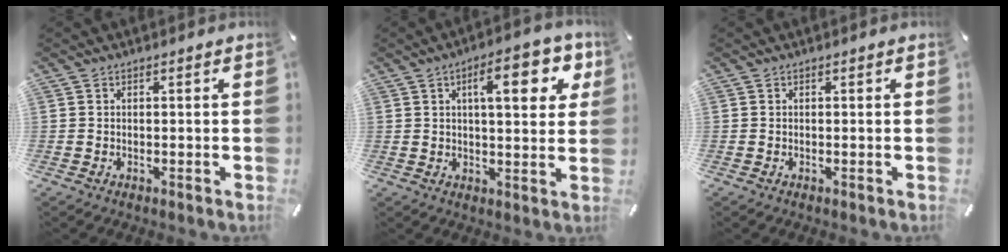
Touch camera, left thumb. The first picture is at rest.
{"total": 12.6, "force": [4.9, 4.7, 10.6], "torque": [-0.145, -0.008, 0.073]}
{"total": 0.0}